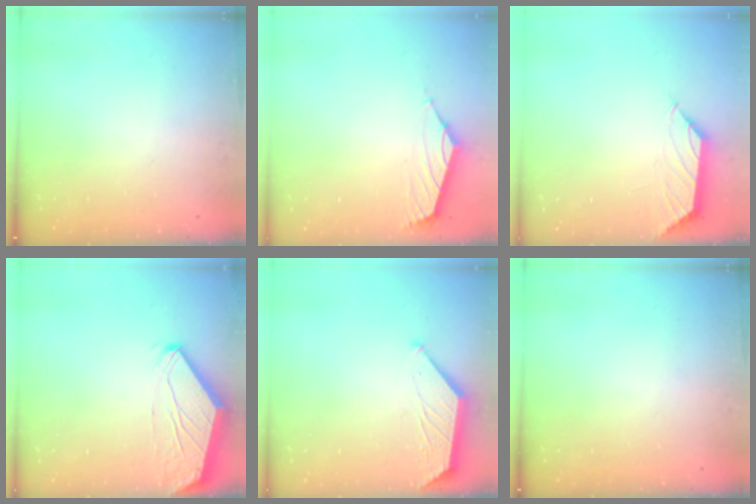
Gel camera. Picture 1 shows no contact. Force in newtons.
{"total": 1.6, "press": 1.5, "slide": 0.7}
{"total": 1.5, "press": 1.3, "slide": 0.6}
{"total": 0.0}
{"total": 1.7, "press": 1.6, "slide": 0.3}
{"total": 0.0}